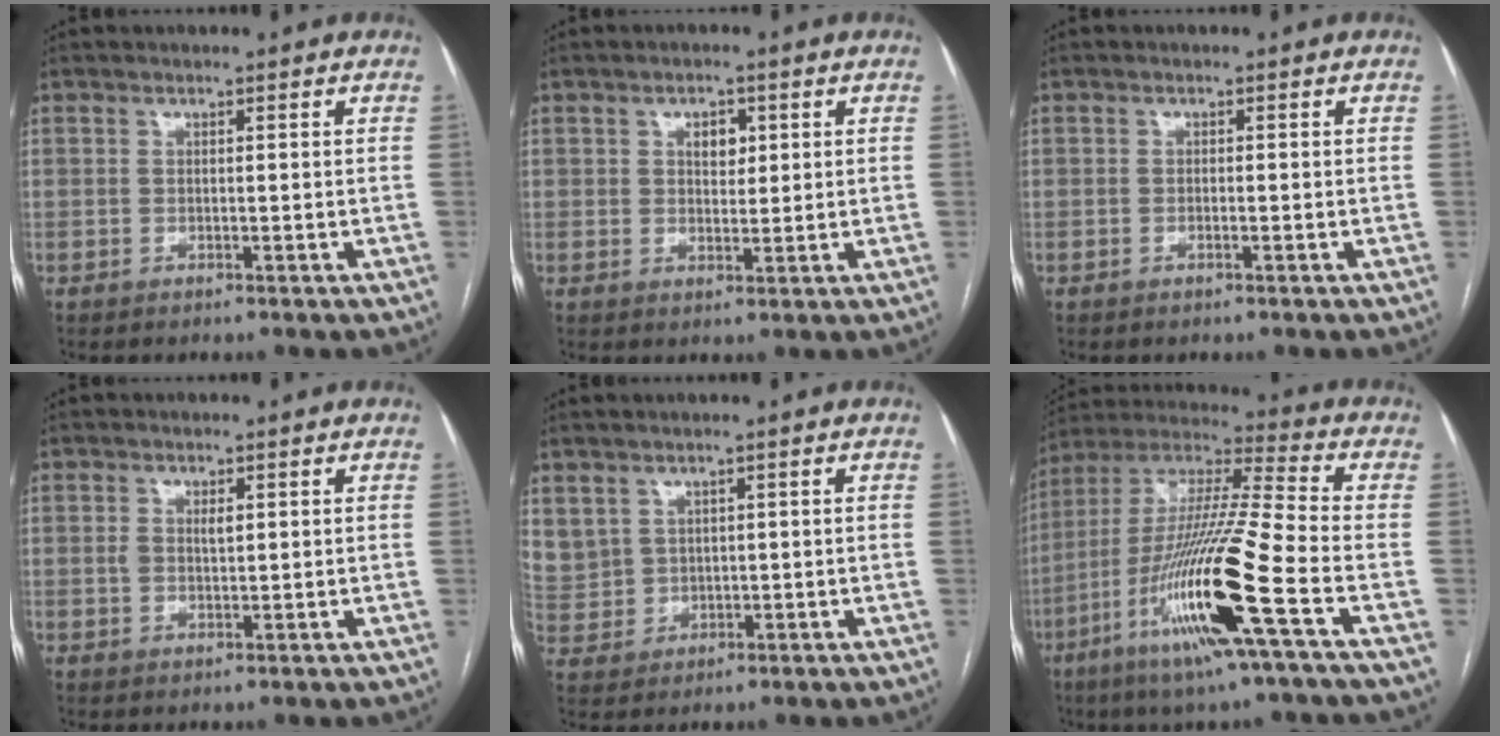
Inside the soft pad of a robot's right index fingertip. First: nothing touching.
{"total": 3.3, "force": [1.1, 2.1, 2.3], "torque": [-0.035, 0.008, 0.019]}
{"total": 0.7, "force": [-0.4, 0.2, 0.5], "torque": [-0.011, 0.001, -0.007]}
{"total": 2.5, "force": [0.5, 1.4, 2.0], "torque": [-0.042, 0.004, 0.011]}
{"total": 9.4, "force": [3.1, 8.5, 2.8], "torque": [-0.105, 0.029, 0.086]}
{"total": 20.5, "force": [-8.1, -0.2, 18.9], "torque": [-0.393, -0.030, -0.159]}